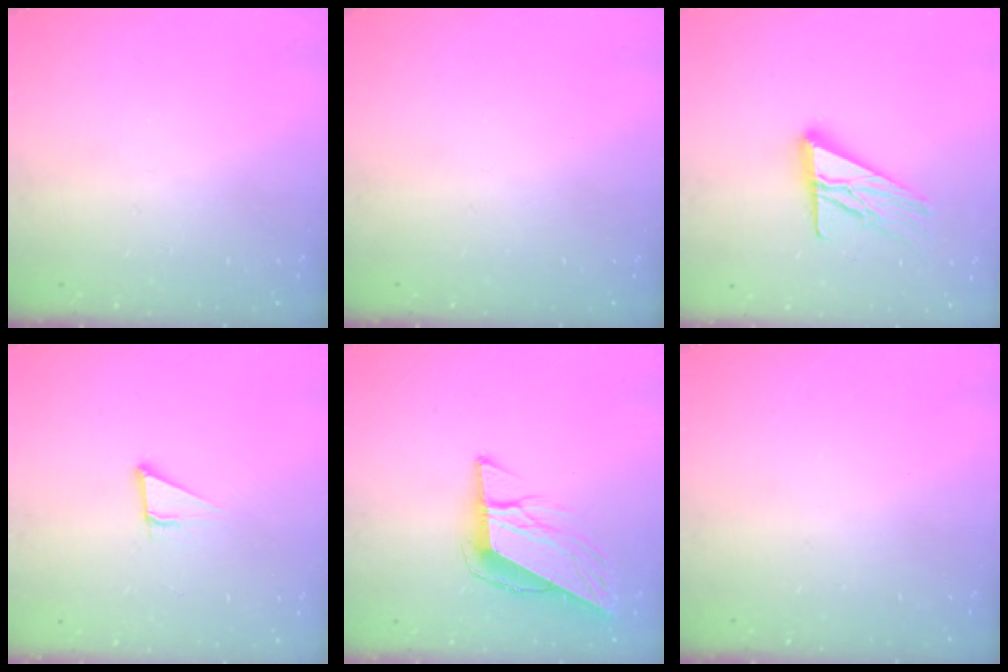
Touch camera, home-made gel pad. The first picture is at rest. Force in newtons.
{"total": 0.0}
{"total": 13.8, "press": 13.8, "slide": 1.1}
{"total": 2.9, "press": 2.9, "slide": 0.1}
{"total": 10.2, "press": 10.2, "slide": 0.6}
{"total": 0.0}